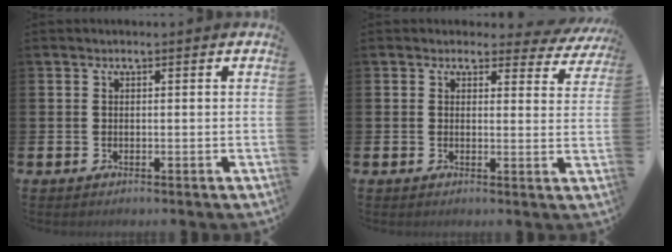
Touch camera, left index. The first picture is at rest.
{"total": 2.1, "force": [1.7, 1.2, 0.3], "torque": [-0.006, -0.011, 0.025]}